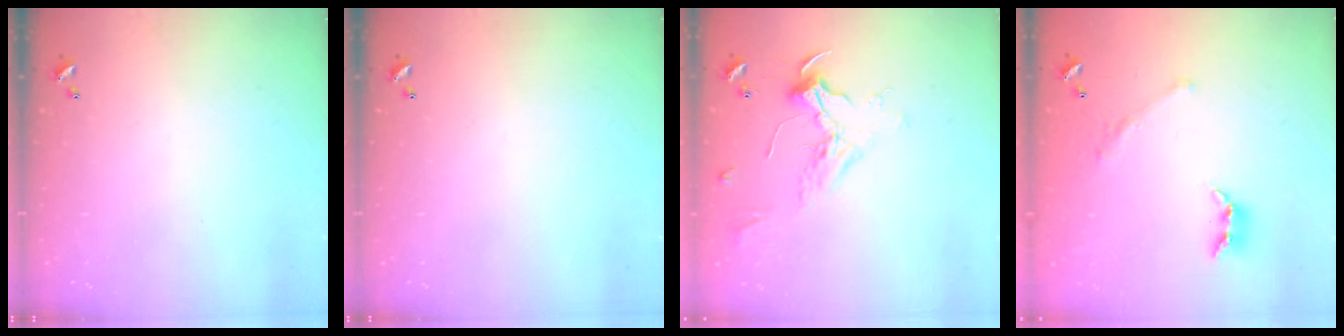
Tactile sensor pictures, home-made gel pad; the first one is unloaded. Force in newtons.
{"total": 0.0}
{"total": 2.4, "press": 2.3, "slide": 0.9}
{"total": 1.6, "press": 1.1, "slide": 1.1}